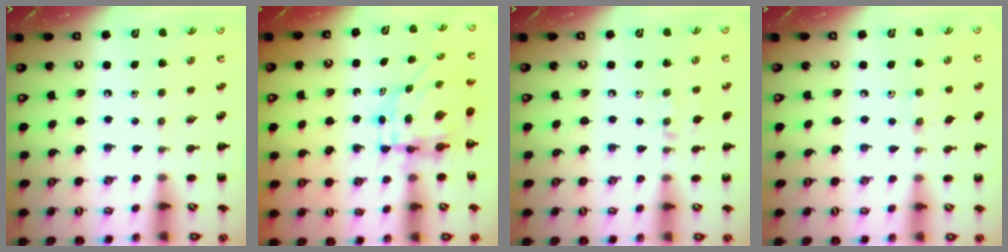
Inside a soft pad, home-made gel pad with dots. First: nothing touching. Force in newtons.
{"total": 5.5, "press": 5.4, "slide": 0.8}
{"total": 6.9, "press": 6.7, "slide": 1.8}
{"total": 5.7, "press": 5.4, "slide": 2.0}